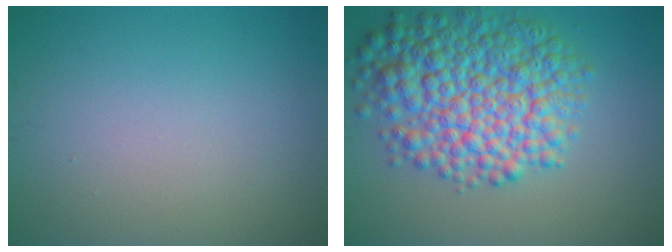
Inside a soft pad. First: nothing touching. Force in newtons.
{"total": 9.7, "press": 9.7, "slide": 0.2}